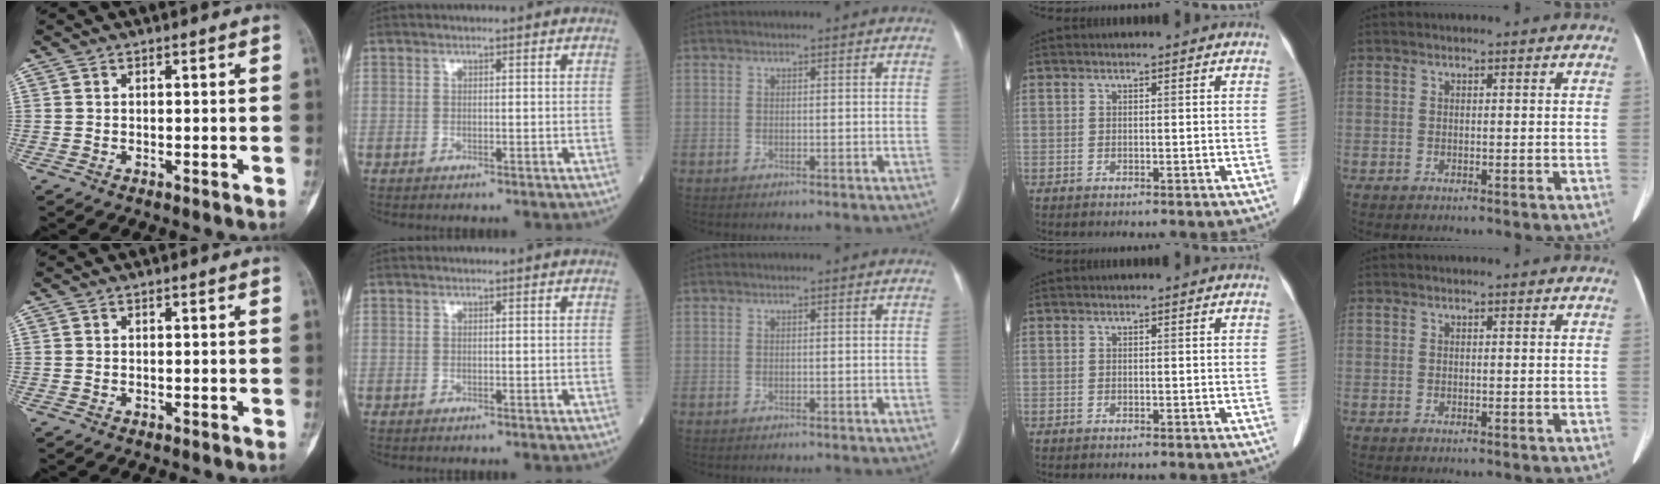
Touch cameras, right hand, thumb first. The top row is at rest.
{}